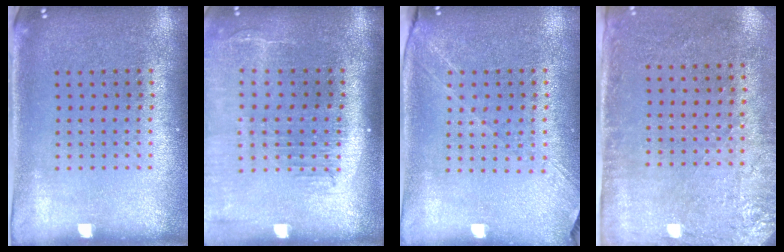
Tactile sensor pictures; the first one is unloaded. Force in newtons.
{"total": 2.2, "press": 1.8, "slide": 1.3}
{"total": 1.3, "press": 1.2, "slide": 0.6}
{"total": 2.8, "press": 2.3, "slide": 1.6}